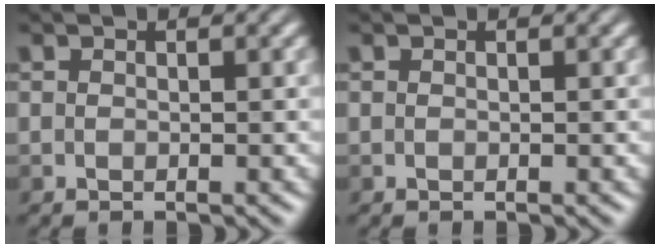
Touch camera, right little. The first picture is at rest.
{"total": 0.0}